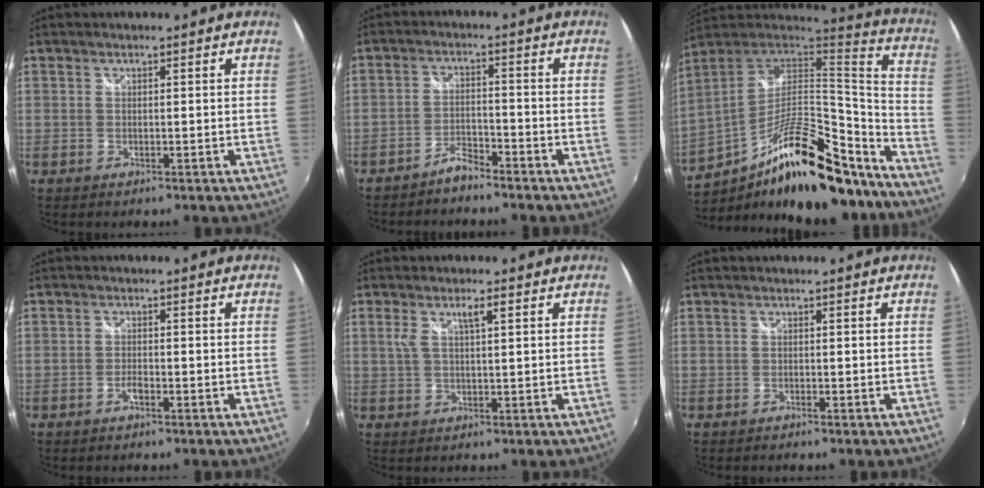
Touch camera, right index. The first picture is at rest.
{"total": 3.8, "force": [-3.5, 0.9, 1.3], "torque": [-0.040, 0.007, -0.062]}
{"total": 28.3, "force": [-17.9, 10.1, 19.5], "torque": [-0.323, -0.004, -0.275]}
{"total": 1.6, "force": [-1.1, 0.5, 1.0], "torque": [-0.027, 0.000, -0.023]}
{"total": 3.3, "force": [1.4, 0.5, 3.0], "torque": [-0.056, 0.003, 0.026]}
{"total": 0.5, "force": [-0.5, 0.1, 0.2], "torque": [-0.005, -0.001, -0.009]}